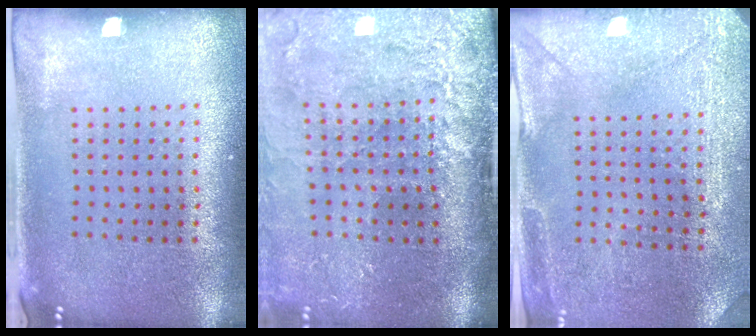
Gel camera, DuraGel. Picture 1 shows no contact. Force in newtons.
{"total": 4.6, "press": 3.6, "slide": 2.8}
{"total": 2.9, "press": 2.8, "slide": 0.7}